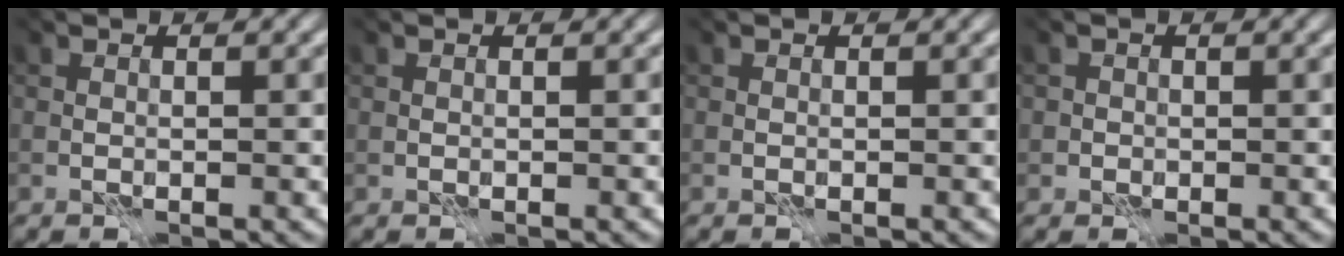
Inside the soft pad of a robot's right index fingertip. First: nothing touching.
{"total": 0.0}
{"total": 0.0}
{"total": 0.7, "force": [0.0, 0.6, -0.3], "torque": [0.006, -0.004, 0.000]}